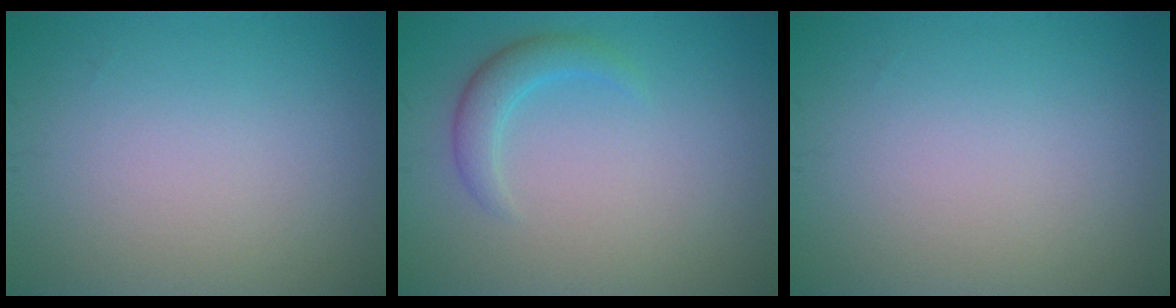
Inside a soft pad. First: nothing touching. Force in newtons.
{"total": 2.3, "press": 2.2, "slide": 0.1}
{"total": 0.0}